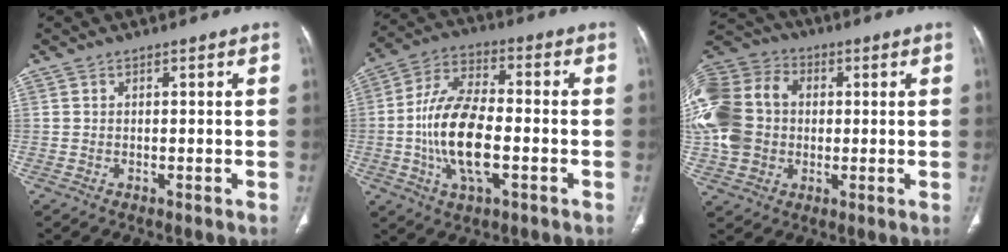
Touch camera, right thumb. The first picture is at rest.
{"total": 15.0, "force": [-2.9, 7.1, 12.9], "torque": [-0.250, 0.020, -0.055]}
{"total": 20.0, "force": [0.6, 16.2, 11.8], "torque": [-0.269, 0.034, 0.013]}